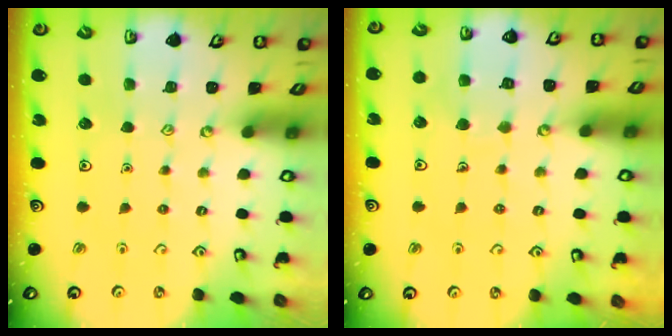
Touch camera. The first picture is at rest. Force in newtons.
{"total": 6.6, "press": 6.6, "slide": 0.5}